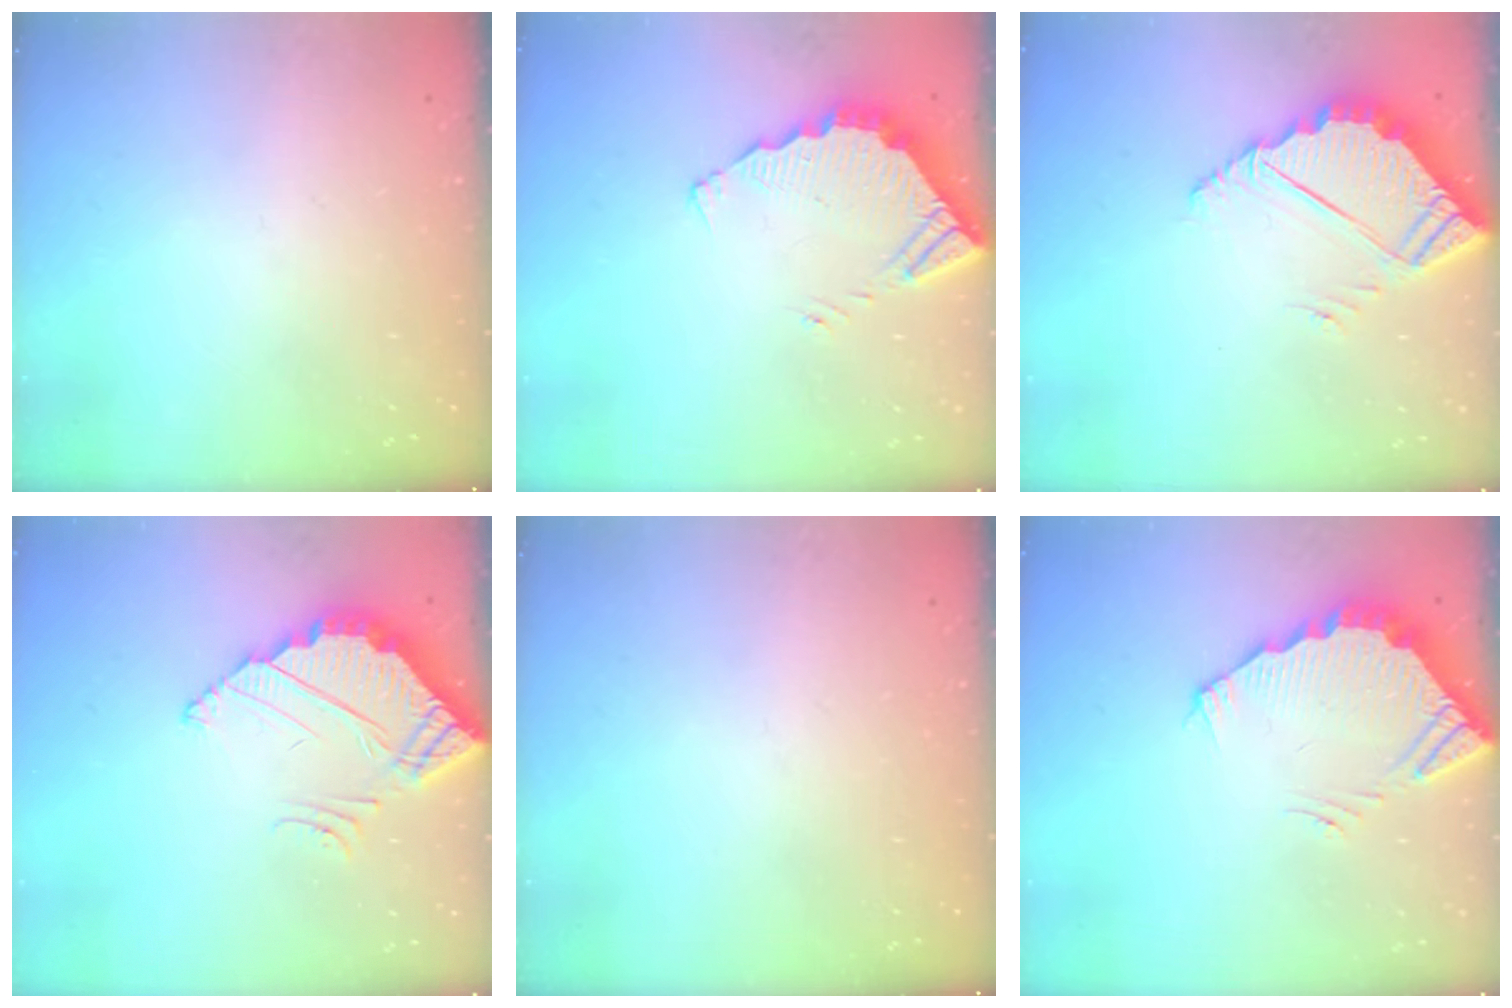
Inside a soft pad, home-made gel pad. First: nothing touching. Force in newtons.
{"total": 3.9, "press": 3.9, "slide": 0.2}
{"total": 5.8, "press": 5.8, "slide": 0.2}
{"total": 3.9, "press": 3.8, "slide": 0.2}
{"total": 0.0}
{"total": 3.7, "press": 3.6, "slide": 0.2}